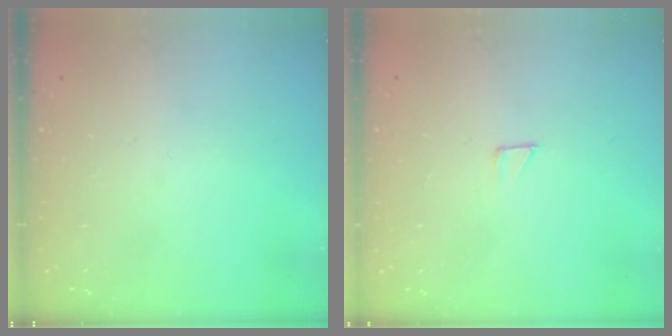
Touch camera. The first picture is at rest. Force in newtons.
{"total": 2.1, "press": 2.1, "slide": 0.1}